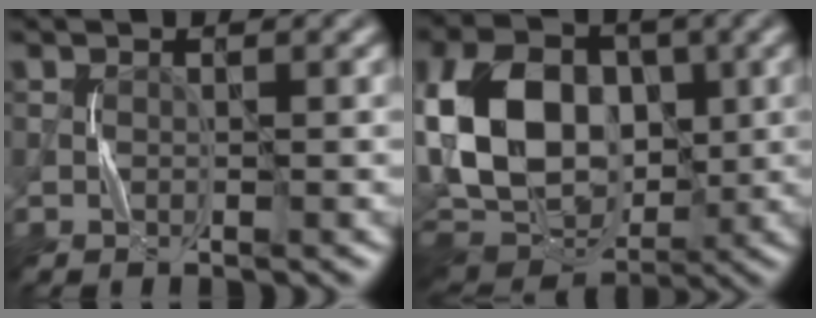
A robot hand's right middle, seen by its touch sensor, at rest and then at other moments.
{"total": 12.6, "force": [1.2, 9.0, 8.7], "torque": [-0.186, 0.010, 0.009]}